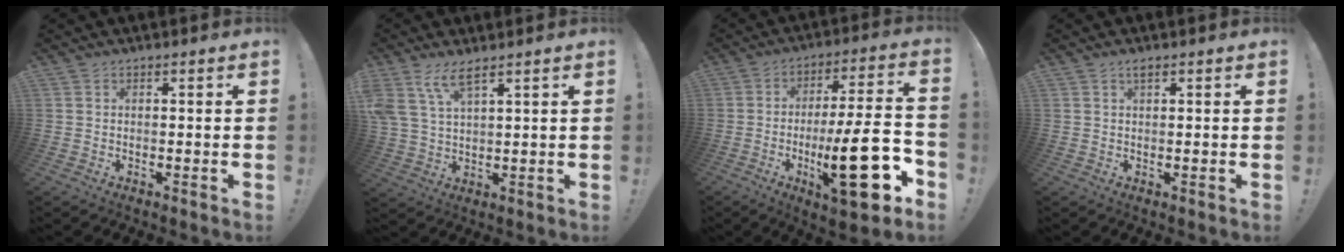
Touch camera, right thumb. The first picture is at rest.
{"total": 7.8, "force": [5.3, 2.6, 5.1], "torque": [-0.100, -0.016, 0.103]}
{"total": 23.9, "force": [-6.8, 6.4, 22.0], "torque": [-0.334, 0.023, -0.103]}
{"total": 1.4, "force": [0.9, 0.3, 1.0], "torque": [-0.012, -0.002, 0.015]}